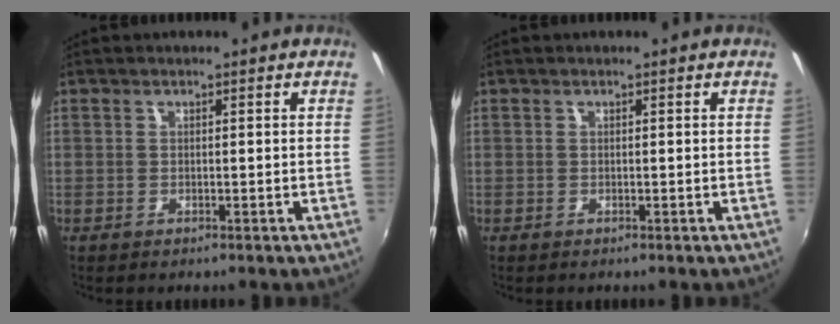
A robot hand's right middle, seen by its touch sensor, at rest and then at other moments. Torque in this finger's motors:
{"motor_torque": [0.01, 0.00, -0.01, 0.00]}